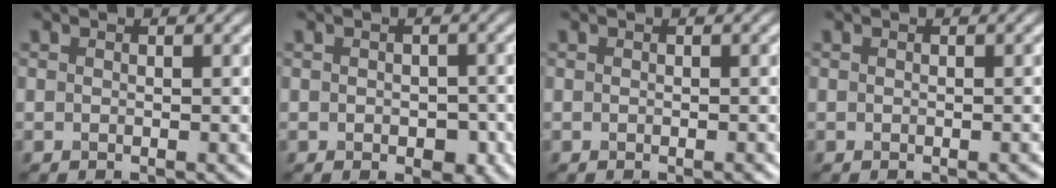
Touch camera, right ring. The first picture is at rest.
{"total": 1.8, "force": [-0.4, 1.3, 1.2], "torque": [-0.015, -0.007, -0.006]}
{"total": 0.0}
{"total": 0.0}